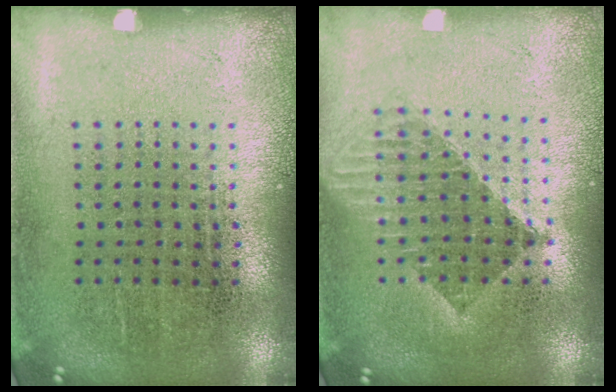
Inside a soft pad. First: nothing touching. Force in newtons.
{"total": 1.6, "press": 1.3, "slide": 0.9}